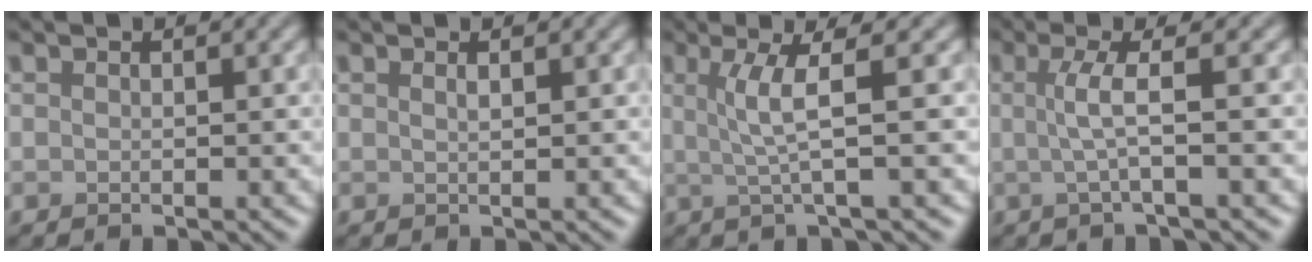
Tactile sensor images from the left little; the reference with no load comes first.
{"total": 0.7, "force": [0.4, 0.2, 0.6], "torque": [-0.005, 0.001, 0.006]}
{"total": 3.8, "force": [0.6, 0.6, 3.7], "torque": [-0.070, 0.003, 0.015]}
{"total": 3.0, "force": [0.1, 0.6, 3.0], "torque": [-0.057, 0.001, -0.005]}